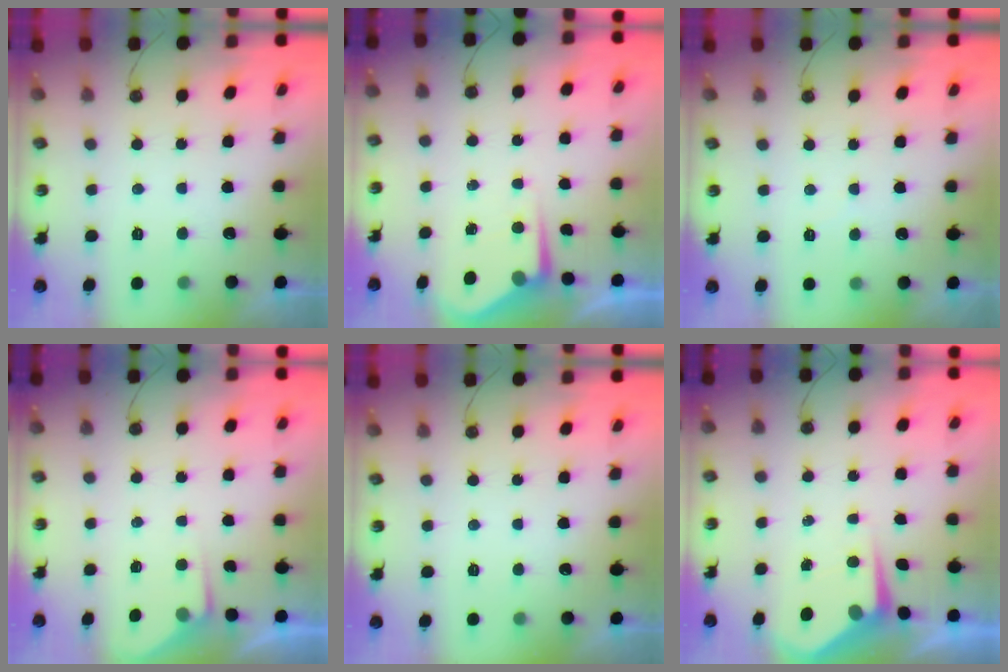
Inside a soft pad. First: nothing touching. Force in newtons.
{"total": 4.9, "press": 4.9, "slide": 0.2}
{"total": 3.8, "press": 3.7, "slide": 0.6}
{"total": 4.1, "press": 4.0, "slide": 0.5}
{"total": 0.0}
{"total": 4.9, "press": 4.9, "slide": 0.3}